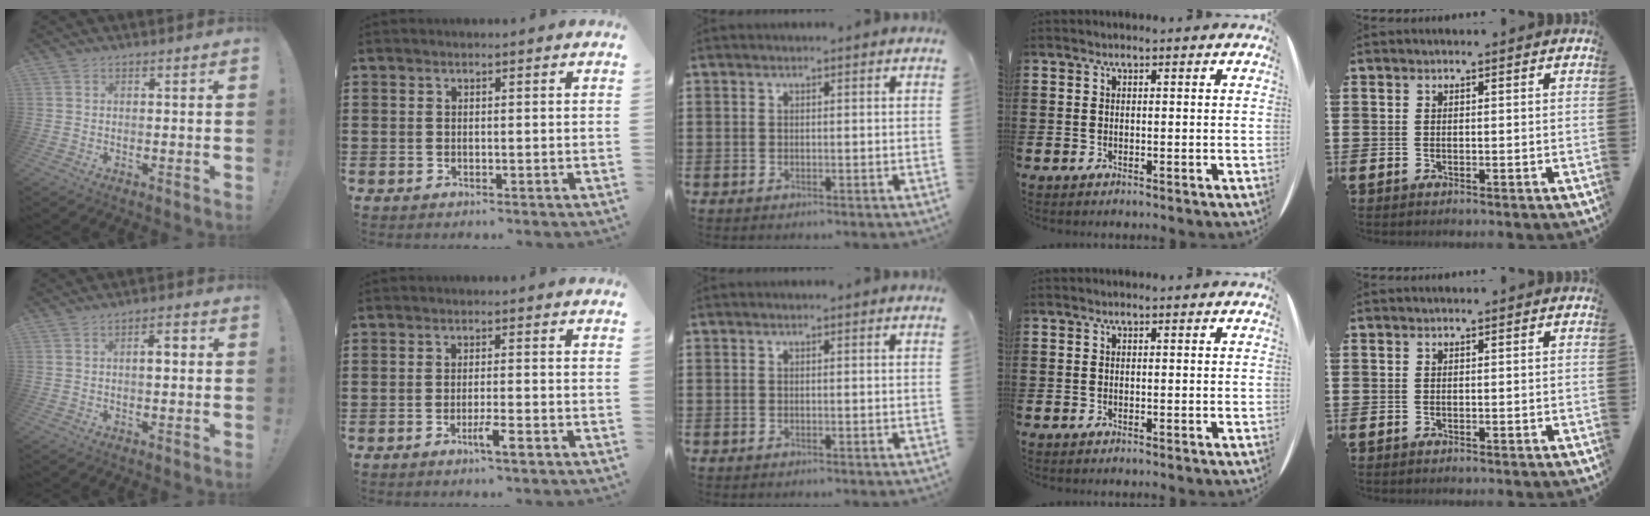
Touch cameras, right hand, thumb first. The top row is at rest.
{"thumb": {"total": 3.4, "force": [0.1, 1.4, 3.1], "torque": [-0.046, 0.008, -0.005]}, "index": {"total": 3.4, "force": [-2.1, 0.2, 2.7], "torque": [-0.049, -0.005, -0.037]}}